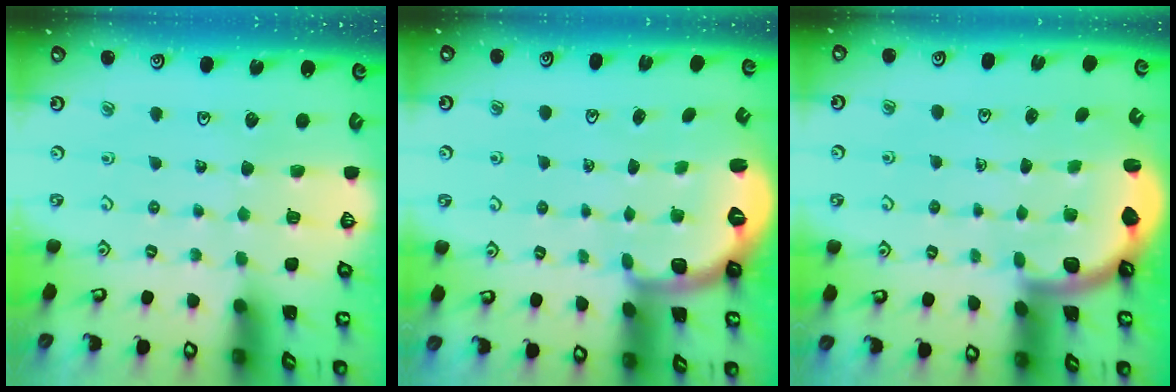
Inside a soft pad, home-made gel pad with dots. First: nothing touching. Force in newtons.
{"total": 2.7, "press": 1.6, "slide": 2.1}
{"total": 2.2, "press": 2.1, "slide": 0.5}